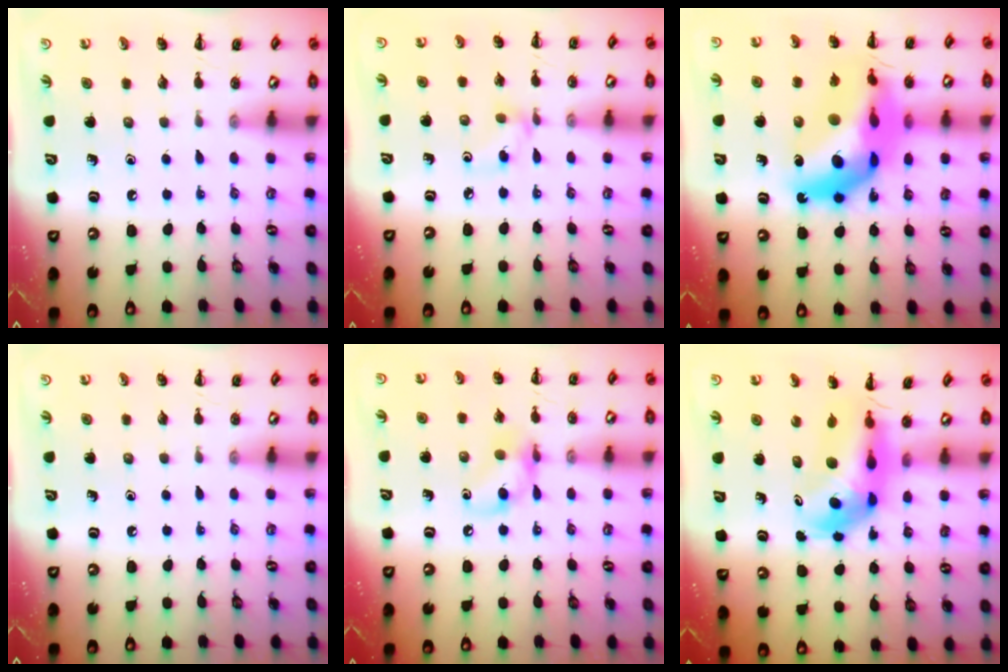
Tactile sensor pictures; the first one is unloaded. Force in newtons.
{"total": 3.0, "press": 2.8, "slide": 1.2}
{"total": 22.7, "press": 21.9, "slide": 6.0}
{"total": 0.0}
{"total": 9.5, "press": 9.5, "slide": 0.8}
{"total": 6.4, "press": 6.2, "slide": 1.7}